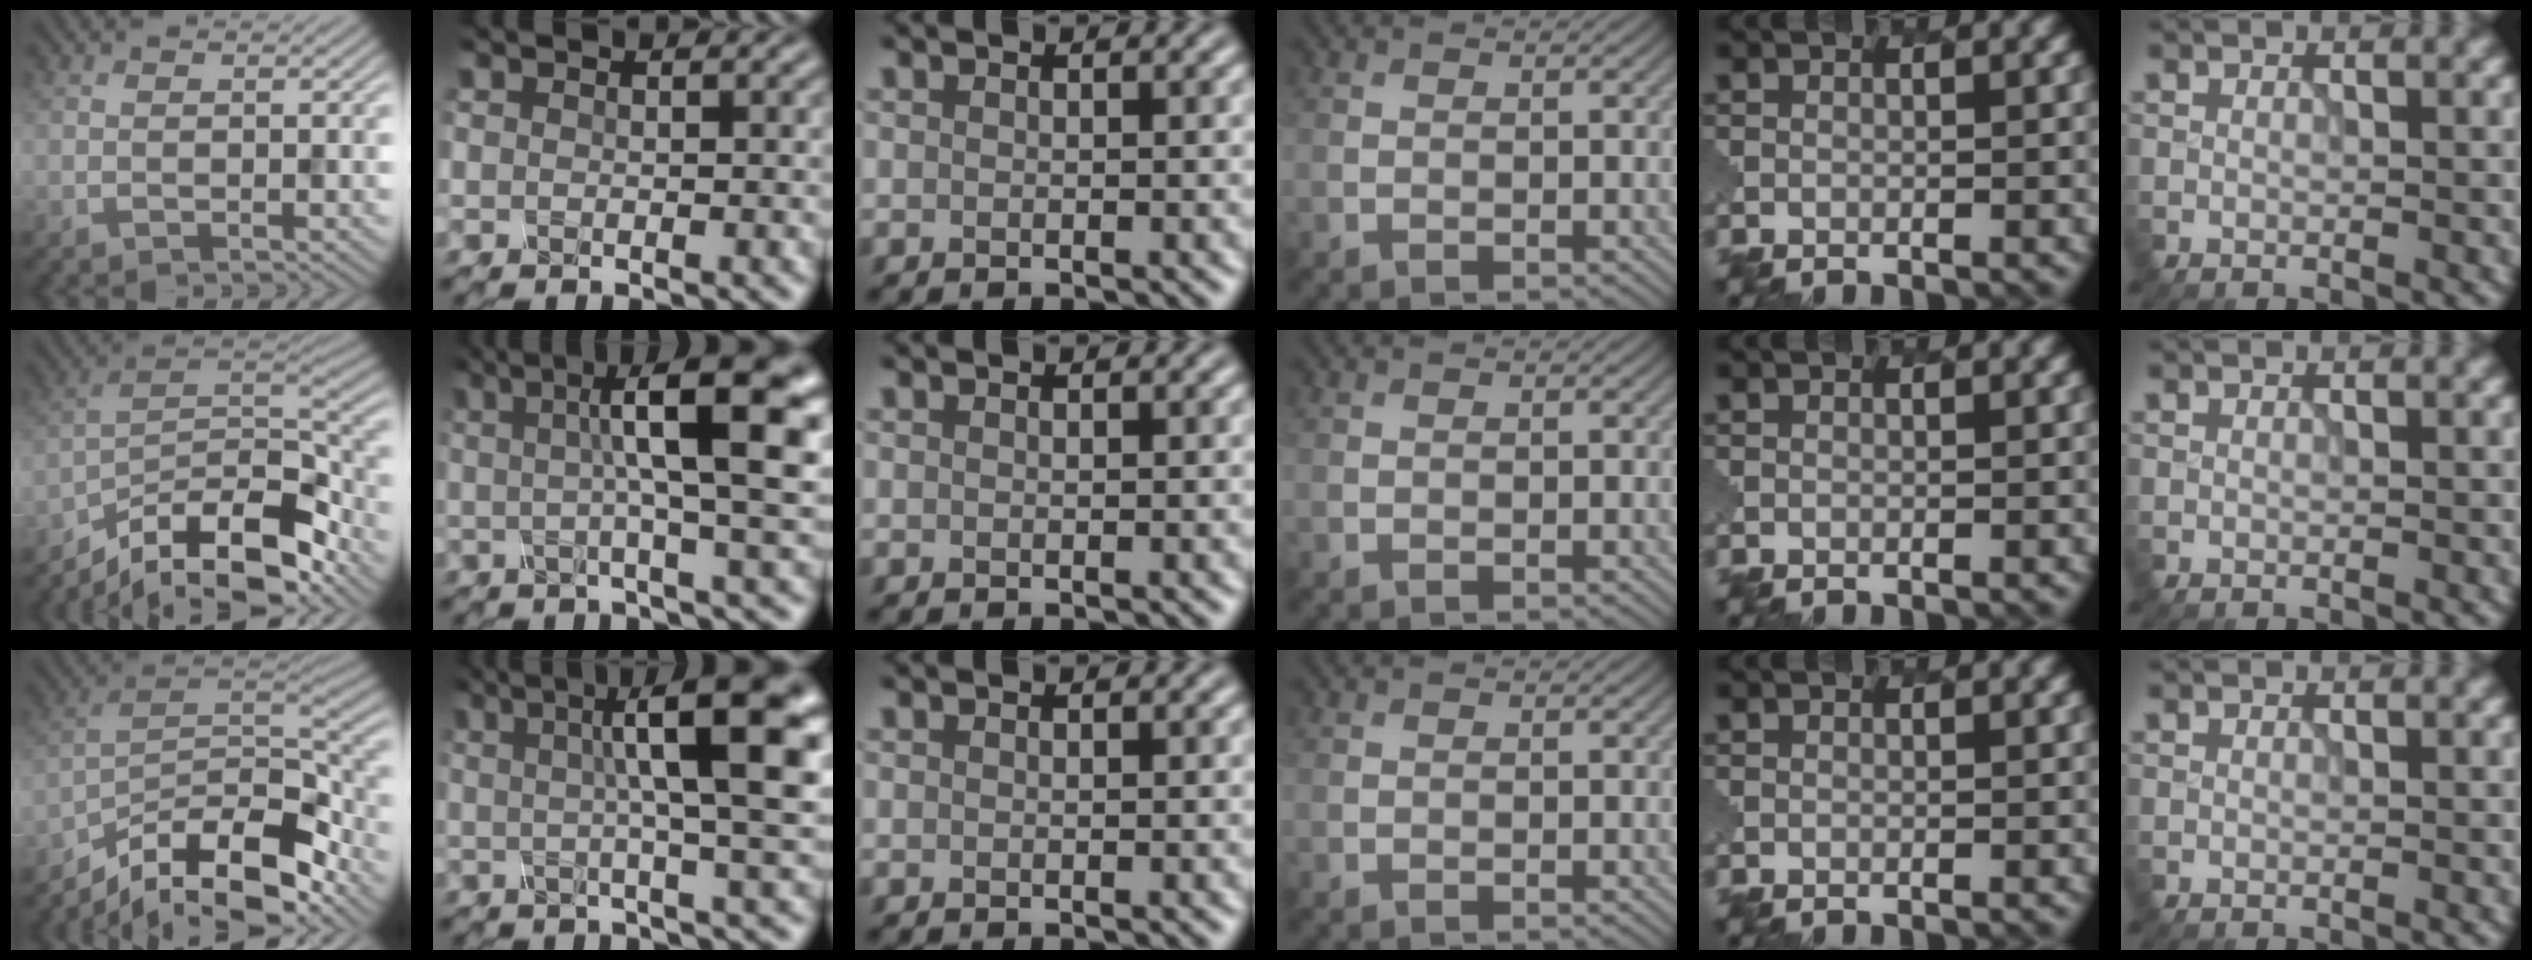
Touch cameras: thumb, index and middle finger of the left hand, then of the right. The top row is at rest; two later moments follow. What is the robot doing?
{"motion": "twist", "object": "rubiks cube"}